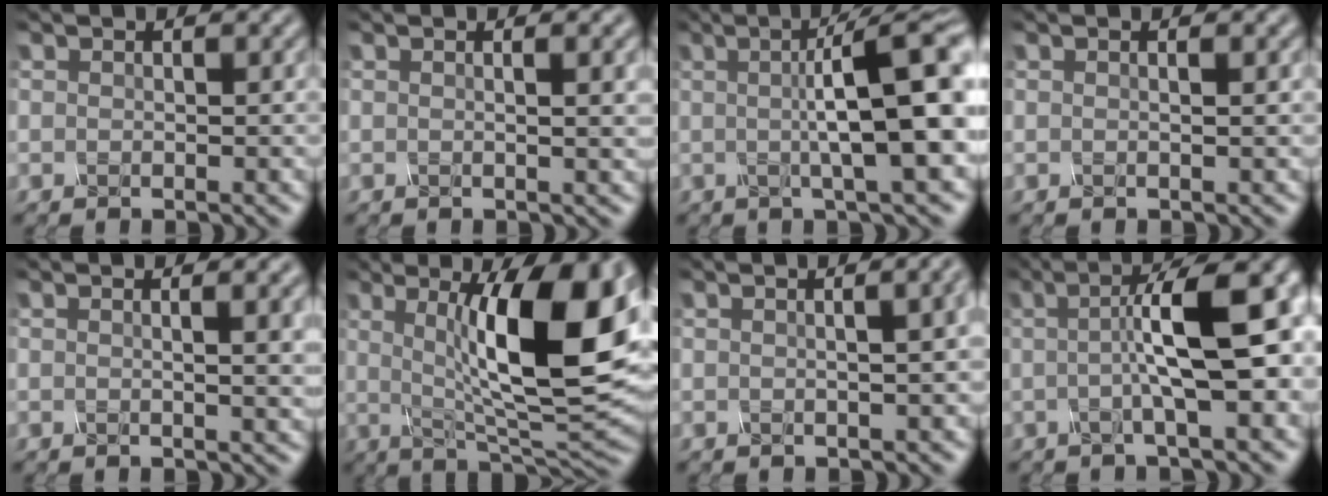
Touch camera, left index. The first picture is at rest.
{"total": 3.5, "force": [0.5, 1.2, 3.2], "torque": [-0.027, 0.009, -0.003]}
{"total": 10.1, "force": [0.8, 2.0, 9.9], "torque": [-0.122, 0.013, 0.005]}
{"total": 1.1, "force": [0.1, 0.4, 1.0], "torque": [-0.011, 0.003, -0.005]}
{"total": 5.2, "force": [0.8, 2.0, 4.8], "torque": [-0.033, 0.017, 0.001]}
{"total": 12.7, "force": [2.1, 3.1, 12.1], "torque": [-0.175, 0.003, 0.040]}
{"total": 7.1, "force": [1.5, 3.7, 5.9], "torque": [-0.012, 0.050, -0.024]}
{"total": 9.0, "force": [0.5, 1.8, 8.8], "torque": [-0.114, 0.016, -0.001]}